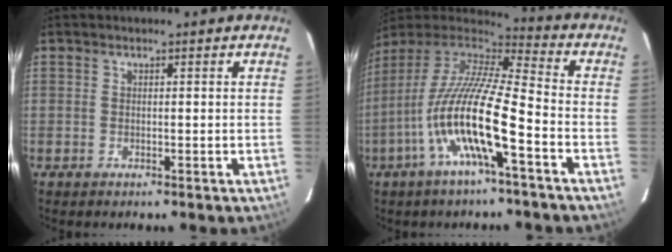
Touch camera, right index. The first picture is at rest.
{"total": 17.6, "force": [-6.7, 2.5, 16.1], "torque": [-0.291, -0.020, -0.137]}